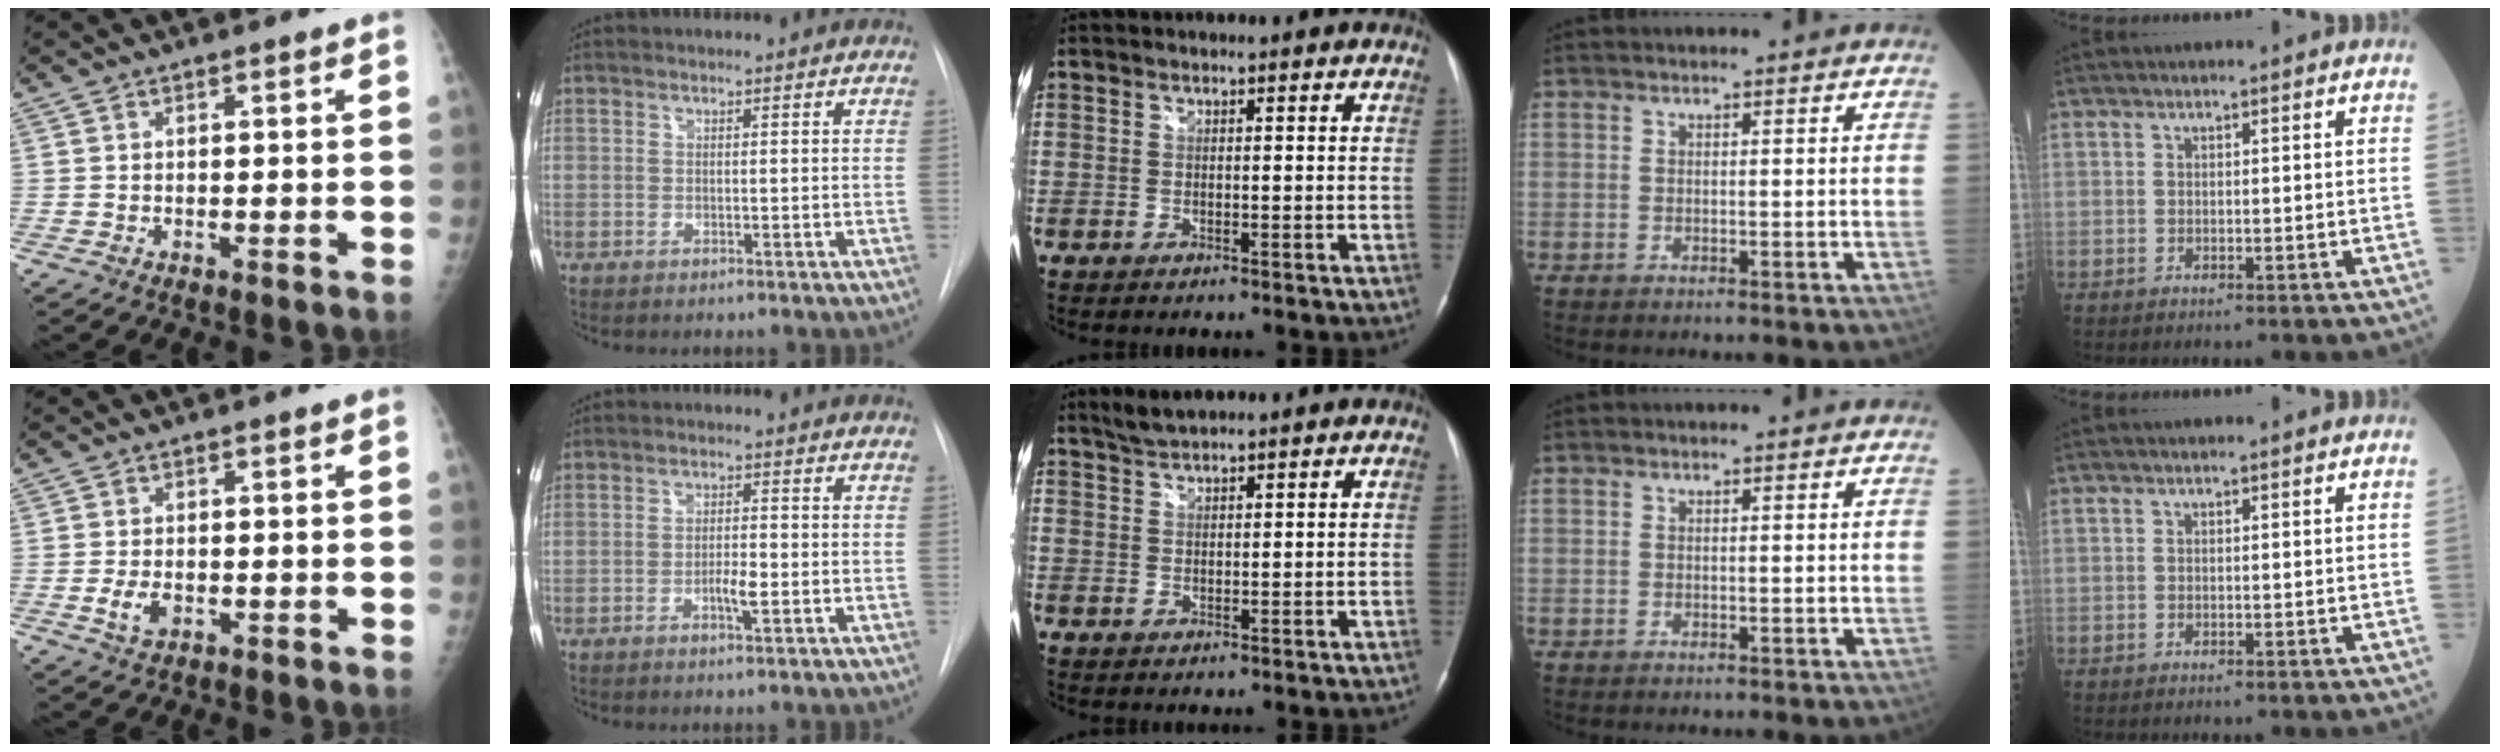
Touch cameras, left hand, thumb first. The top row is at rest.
{"thumb": {"total": 3.6, "force": [-1.0, 2.2, 2.6], "torque": [-0.048, -0.001, -0.015]}, "index": {"total": 2.6, "force": [-0.9, 0.5, 2.4], "torque": [-0.042, 0.001, -0.015]}, "middle": {"total": 2.4, "force": [2.3, 0.0, 0.9], "torque": [-0.022, 0.006, 0.046]}}